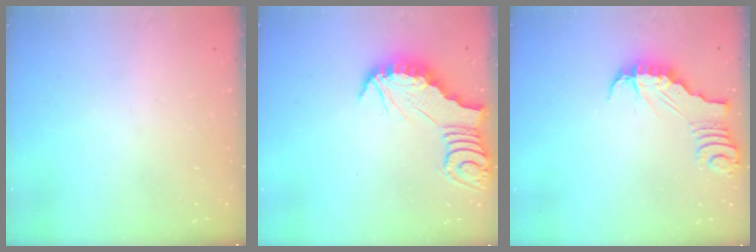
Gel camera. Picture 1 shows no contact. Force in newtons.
{"total": 2.7, "press": 2.7, "slide": 0.3}
{"total": 3.2, "press": 3.2, "slide": 0.2}